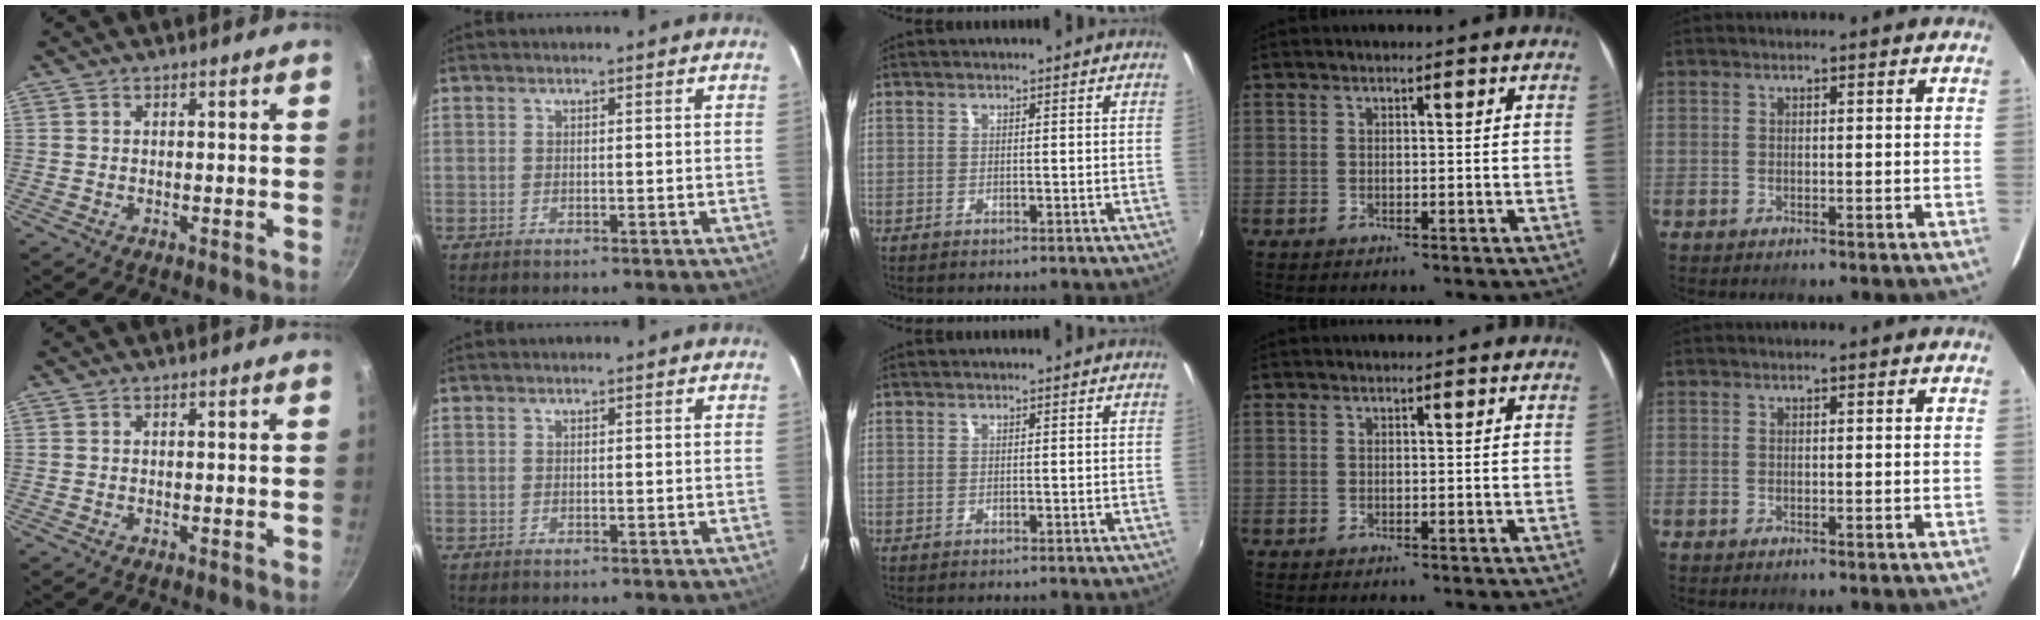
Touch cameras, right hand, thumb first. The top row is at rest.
{}